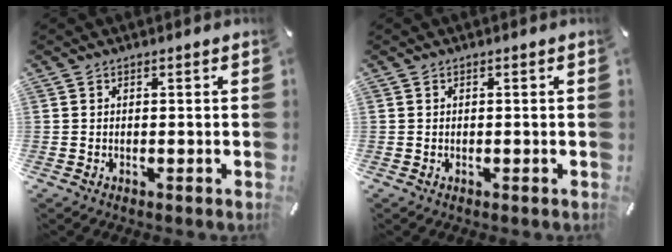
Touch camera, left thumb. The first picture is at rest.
{"total": 0.0}